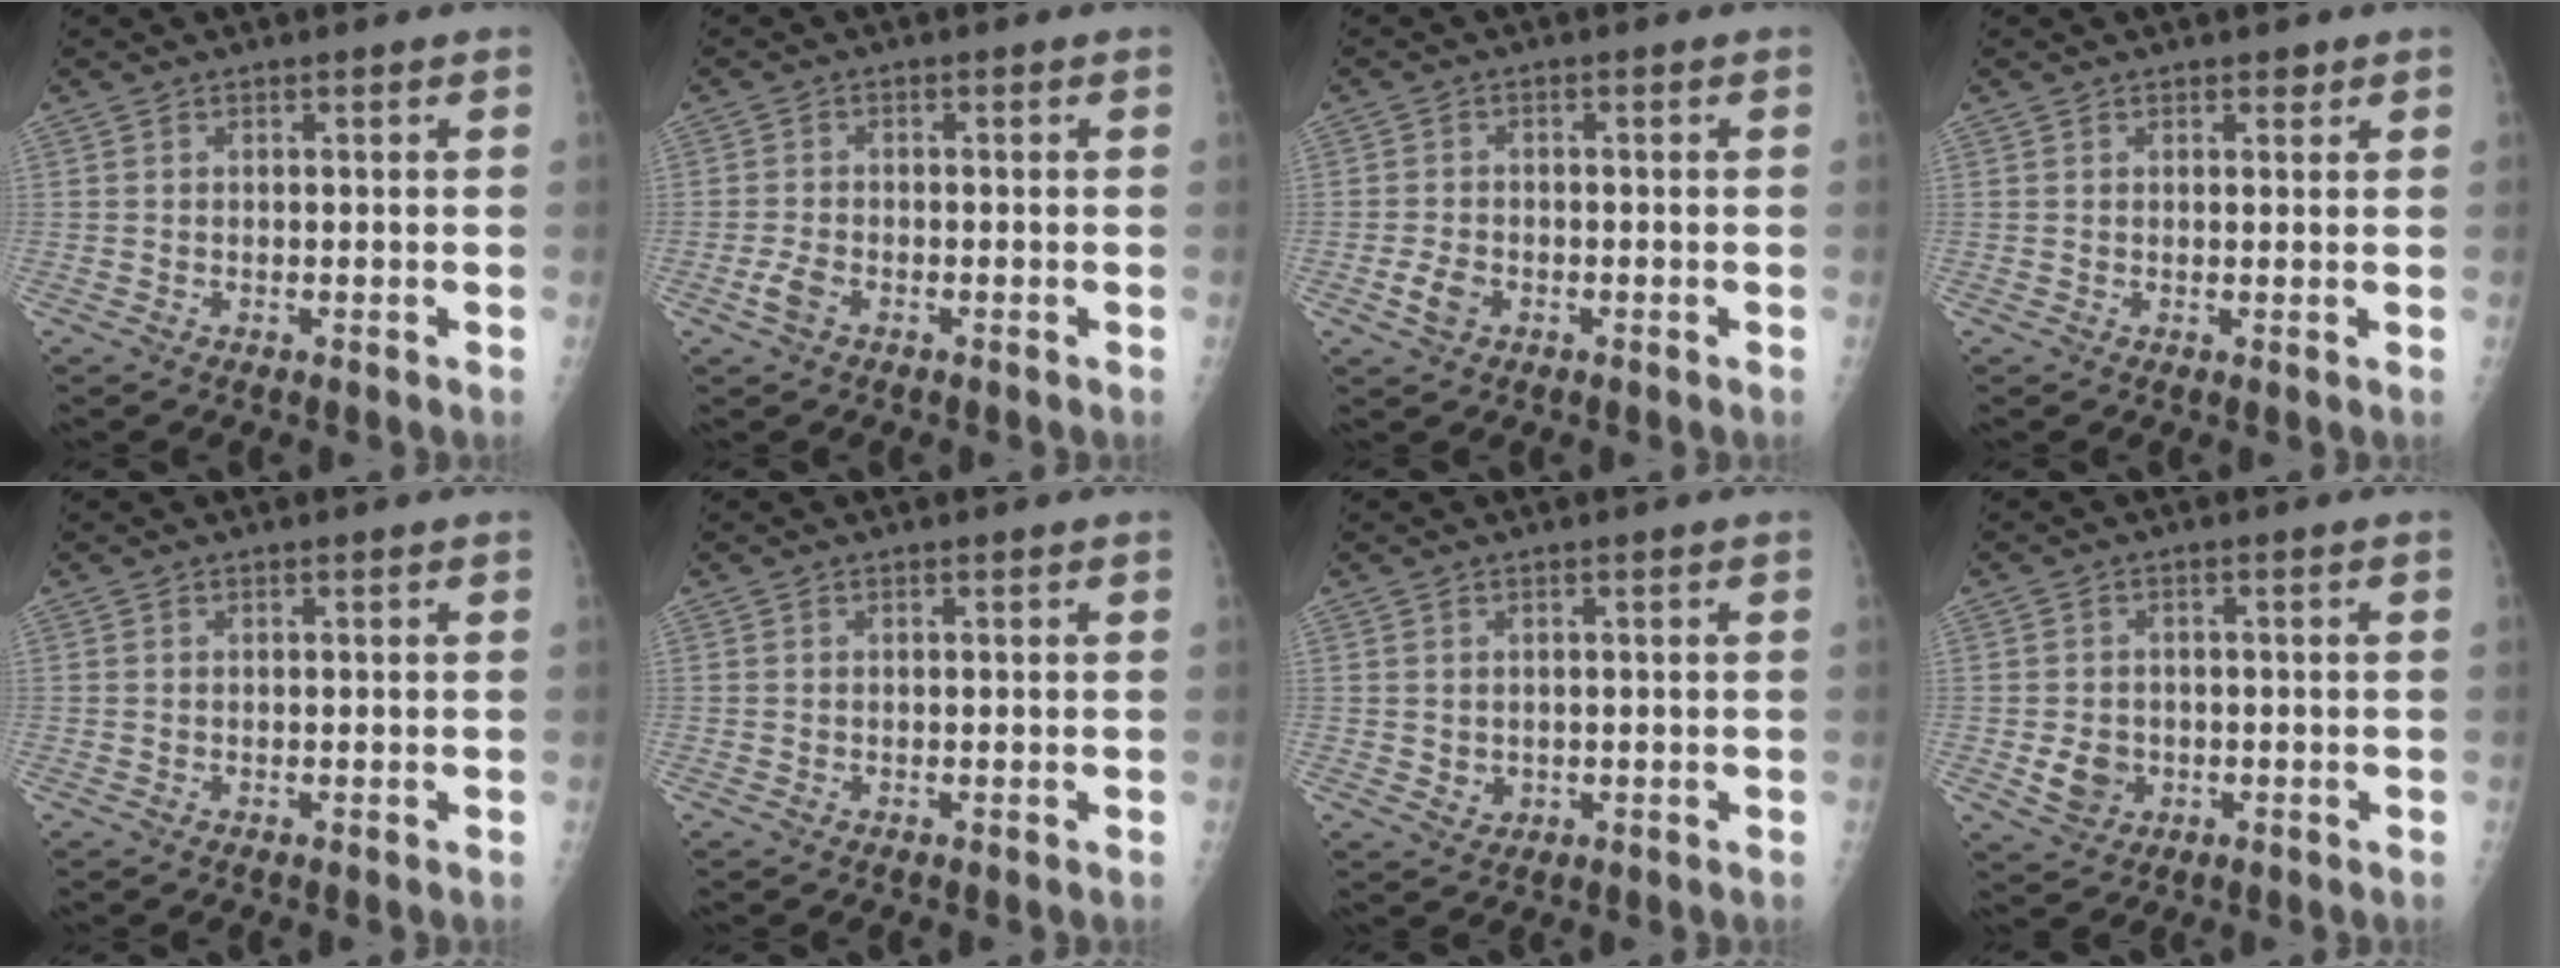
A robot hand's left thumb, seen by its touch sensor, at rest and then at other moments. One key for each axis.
{"total": 2.9, "fx": -1.4, "fy": 1.7, "fz": 1.9, "tx": -0.042, "ty": 0.002, "tz": -0.027}
{"total": 3.4, "fx": -1.3, "fy": 2.4, "fz": 2.0, "tx": -0.036, "ty": 0.003, "tz": -0.023}
{"total": 1.4, "fx": 1.0, "fy": 0.9, "fz": 0.5, "tx": 0.006, "ty": -0.005, "tz": 0.010}
{"total": 0.0}
{"total": 0.0}
{"total": 2.0, "fx": 0.2, "fy": 1.9, "fz": 0.8, "tx": -0.010, "ty": -0.003, "tz": 0.010}
{"total": 4.8, "fx": -0.9, "fy": 4.1, "fz": 2.3, "tx": -0.024, "ty": 0.003, "tz": -0.008}